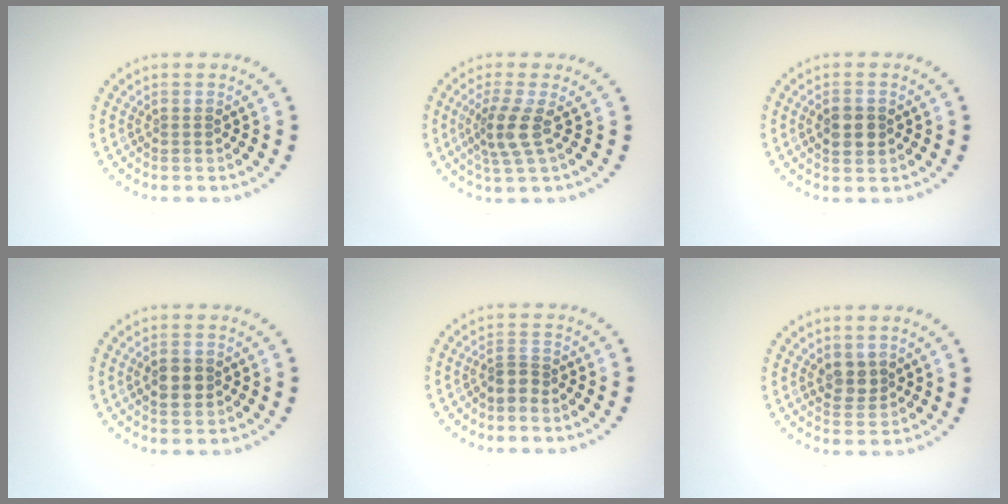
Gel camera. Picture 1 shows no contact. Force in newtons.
{"total": 2.8, "press": 2.2, "slide": 1.8}
{"total": 2.8, "press": 2.8, "slide": 0.1}
{"total": 2.9, "press": 2.9, "slide": 0.1}
{"total": 1.5, "press": 1.0, "slide": 1.1}
{"total": 2.0, "press": 1.9, "slide": 0.8}